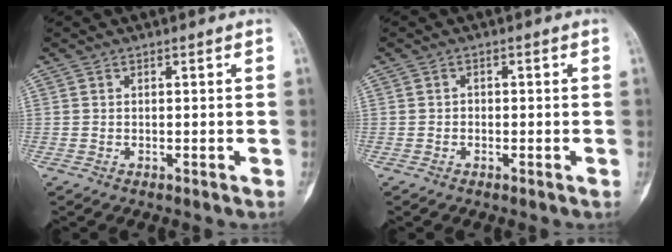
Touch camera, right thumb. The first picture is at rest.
{"total": 0.7, "force": [-0.3, 0.6, 0.2], "torque": [0.009, 0.004, -0.009]}